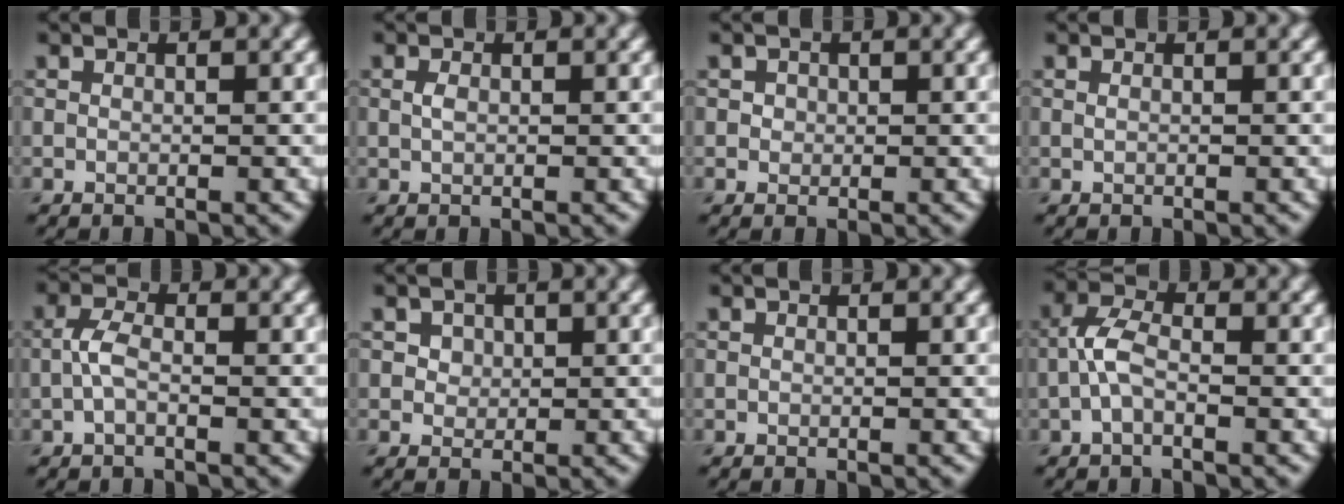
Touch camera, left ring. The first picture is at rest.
{"total": 0.8, "force": [0.0, 0.4, 0.6], "torque": [-0.018, 0.001, 0.002]}
{"total": 0.8, "force": [0.2, 0.8, 0.3], "torque": [-0.001, -0.003, 0.005]}
{"total": 0.0}
{"total": 2.1, "force": [-0.7, 0.9, 1.7], "torque": [-0.040, 0.007, -0.019]}
{"total": 2.9, "force": [1.4, 2.1, 1.3], "torque": [-0.030, 0.004, 0.020]}
{"total": 0.0}
{"total": 2.8, "force": [-0.9, 1.3, 2.3], "torque": [-0.052, 0.011, -0.026]}